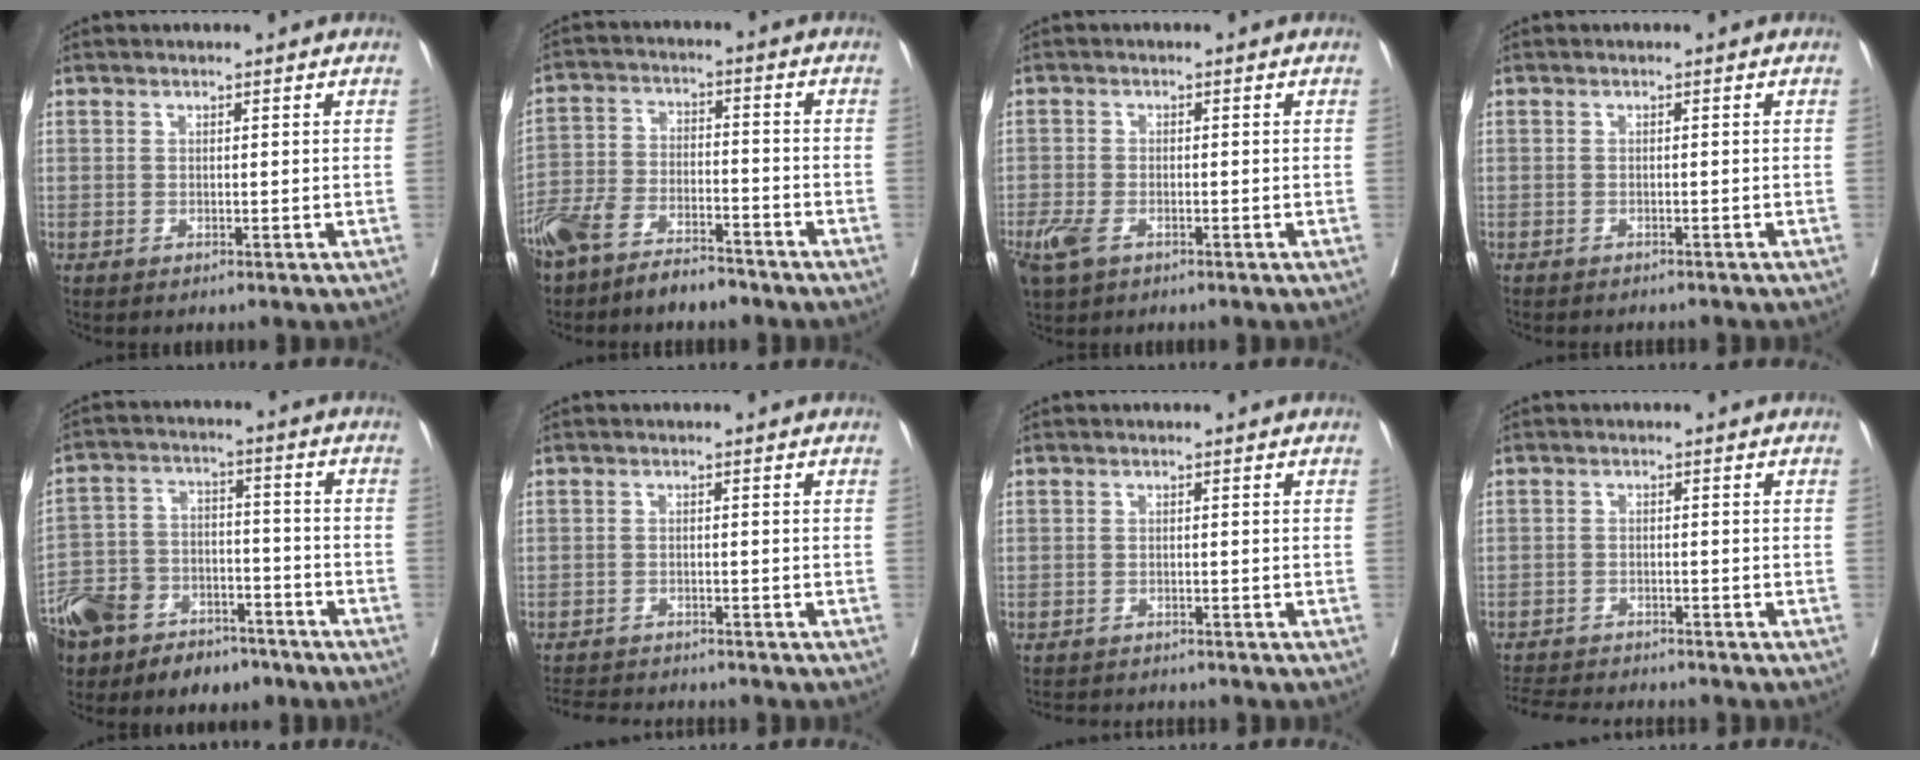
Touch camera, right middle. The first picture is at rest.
{"total": 10.2, "force": [-8.3, 3.6, 4.8], "torque": [-0.098, 0.000, -0.154]}
{"total": 5.0, "force": [-2.8, 2.6, 3.3], "torque": [-0.072, -0.008, -0.050]}
{"total": 4.1, "force": [-3.7, 1.0, 1.3], "torque": [-0.018, -0.003, -0.047]}
{"total": 19.6, "force": [-14.0, 10.3, 9.1], "torque": [-0.223, -0.003, -0.233]}
{"total": 6.2, "force": [-5.9, 1.3, 1.3], "torque": [-0.017, -0.005, -0.090]}
{"total": 4.1, "force": [-4.0, 1.0, 0.5], "torque": [-0.003, -0.008, -0.059]}
{"total": 7.8, "force": [-7.4, 1.3, 2.0], "torque": [-0.032, -0.006, -0.113]}